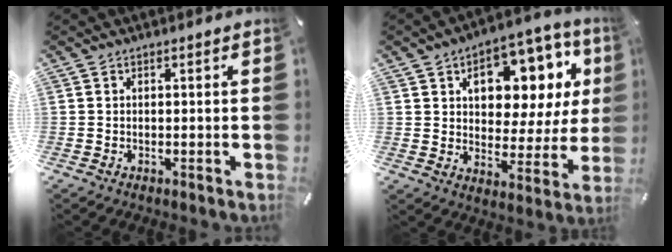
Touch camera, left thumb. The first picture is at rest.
{"total": 14.1, "force": [6.7, 9.0, 8.7], "torque": [-0.118, -0.046, 0.110]}